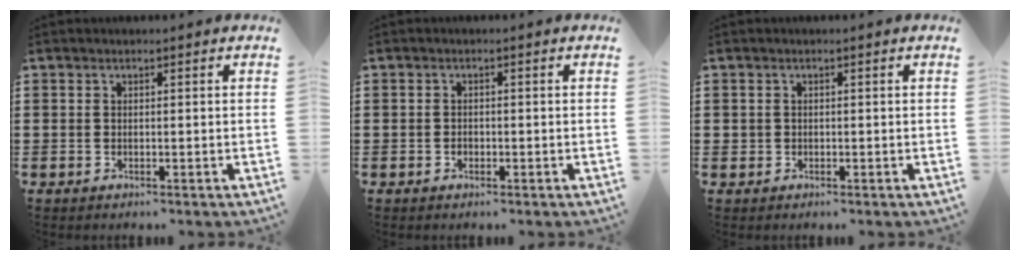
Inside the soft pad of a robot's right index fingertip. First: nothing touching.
{"total": 0.8, "force": [-0.4, 0.6, 0.4], "torque": [-0.010, 0.000, -0.008]}
{"total": 0.6, "force": [-0.1, 0.6, -0.1], "torque": [0.001, 0.005, -0.004]}